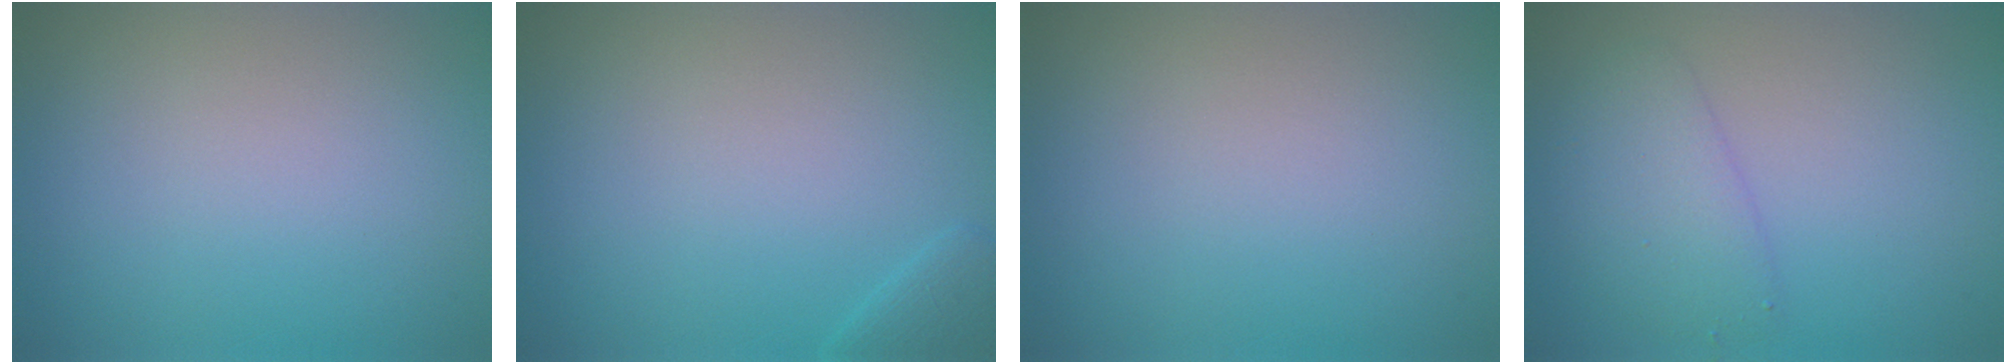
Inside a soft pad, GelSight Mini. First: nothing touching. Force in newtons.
{"total": 1.4, "press": 1.4, "slide": 0.1}
{"total": 0.0}
{"total": 2.8, "press": 2.8, "slide": 0.1}